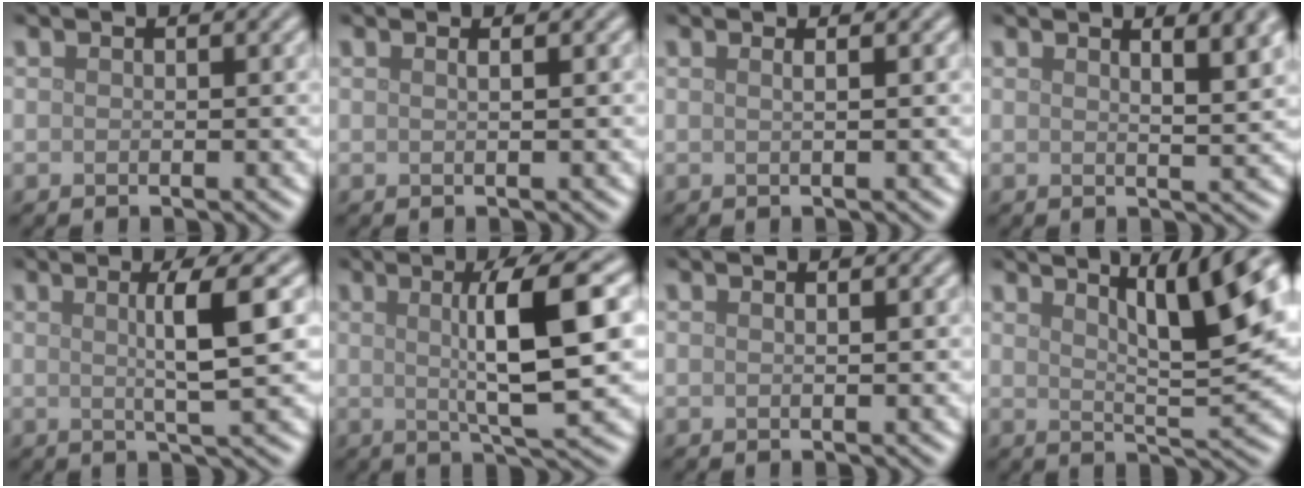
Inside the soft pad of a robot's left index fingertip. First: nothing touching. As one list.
[{"total": 1.1, "force": [0.5, 0.5, 0.8], "torque": [-0.005, 0.001, -0.003]}, {"total": 1.4, "force": [0.6, 0.7, 1.1], "torque": [-0.006, -0.002, -0.008]}, {"total": 5.5, "force": [2.9, 1.9, 4.3], "torque": [-0.024, 0.020, 0.028]}, {"total": 4.8, "force": [0.9, 0.6, 4.6], "torque": [-0.075, 0.005, 0.013]}, {"total": 8.1, "force": [1.2, 1.4, 7.9], "torque": [-0.108, 0.011, 0.019]}, {"total": 0.7, "force": [0.3, 0.3, 0.5], "torque": [-0.003, 0.001, -0.001]}, {"total": 9.0, "force": [4.5, 2.0, 7.5], "torque": [-0.081, 0.023, 0.065]}]